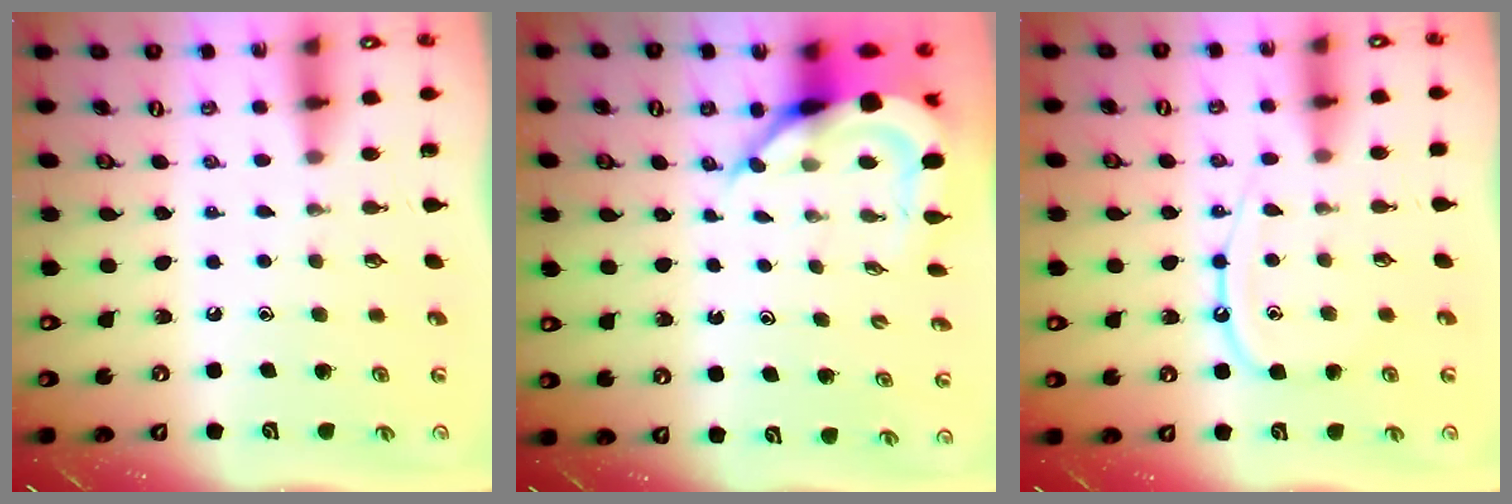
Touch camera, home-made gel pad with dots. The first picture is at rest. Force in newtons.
{"total": 8.8, "press": 8.7, "slide": 1.2}
{"total": 10.7, "press": 10.7, "slide": 0.6}